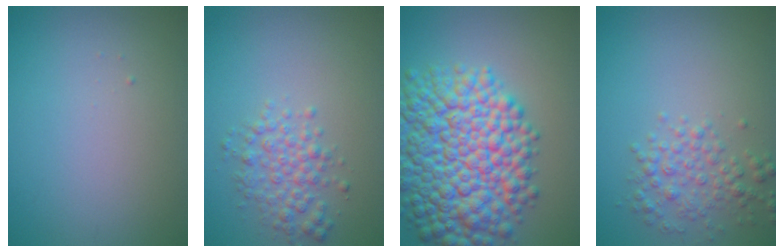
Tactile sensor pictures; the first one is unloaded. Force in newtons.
{"total": 3.1, "press": 3.1, "slide": 0.1}
{"total": 12.7, "press": 12.7, "slide": 0.3}
{"total": 2.8, "press": 2.8, "slide": 0.1}